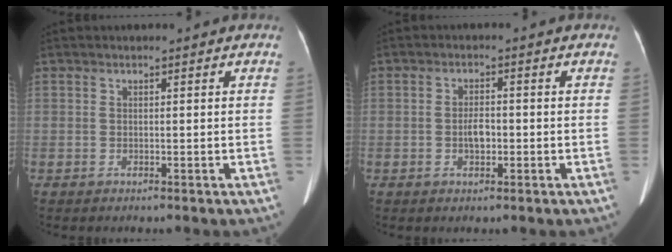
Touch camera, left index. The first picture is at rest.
{"total": 2.5, "force": [-0.6, 1.2, 2.1], "torque": [-0.039, 0.006, -0.011]}